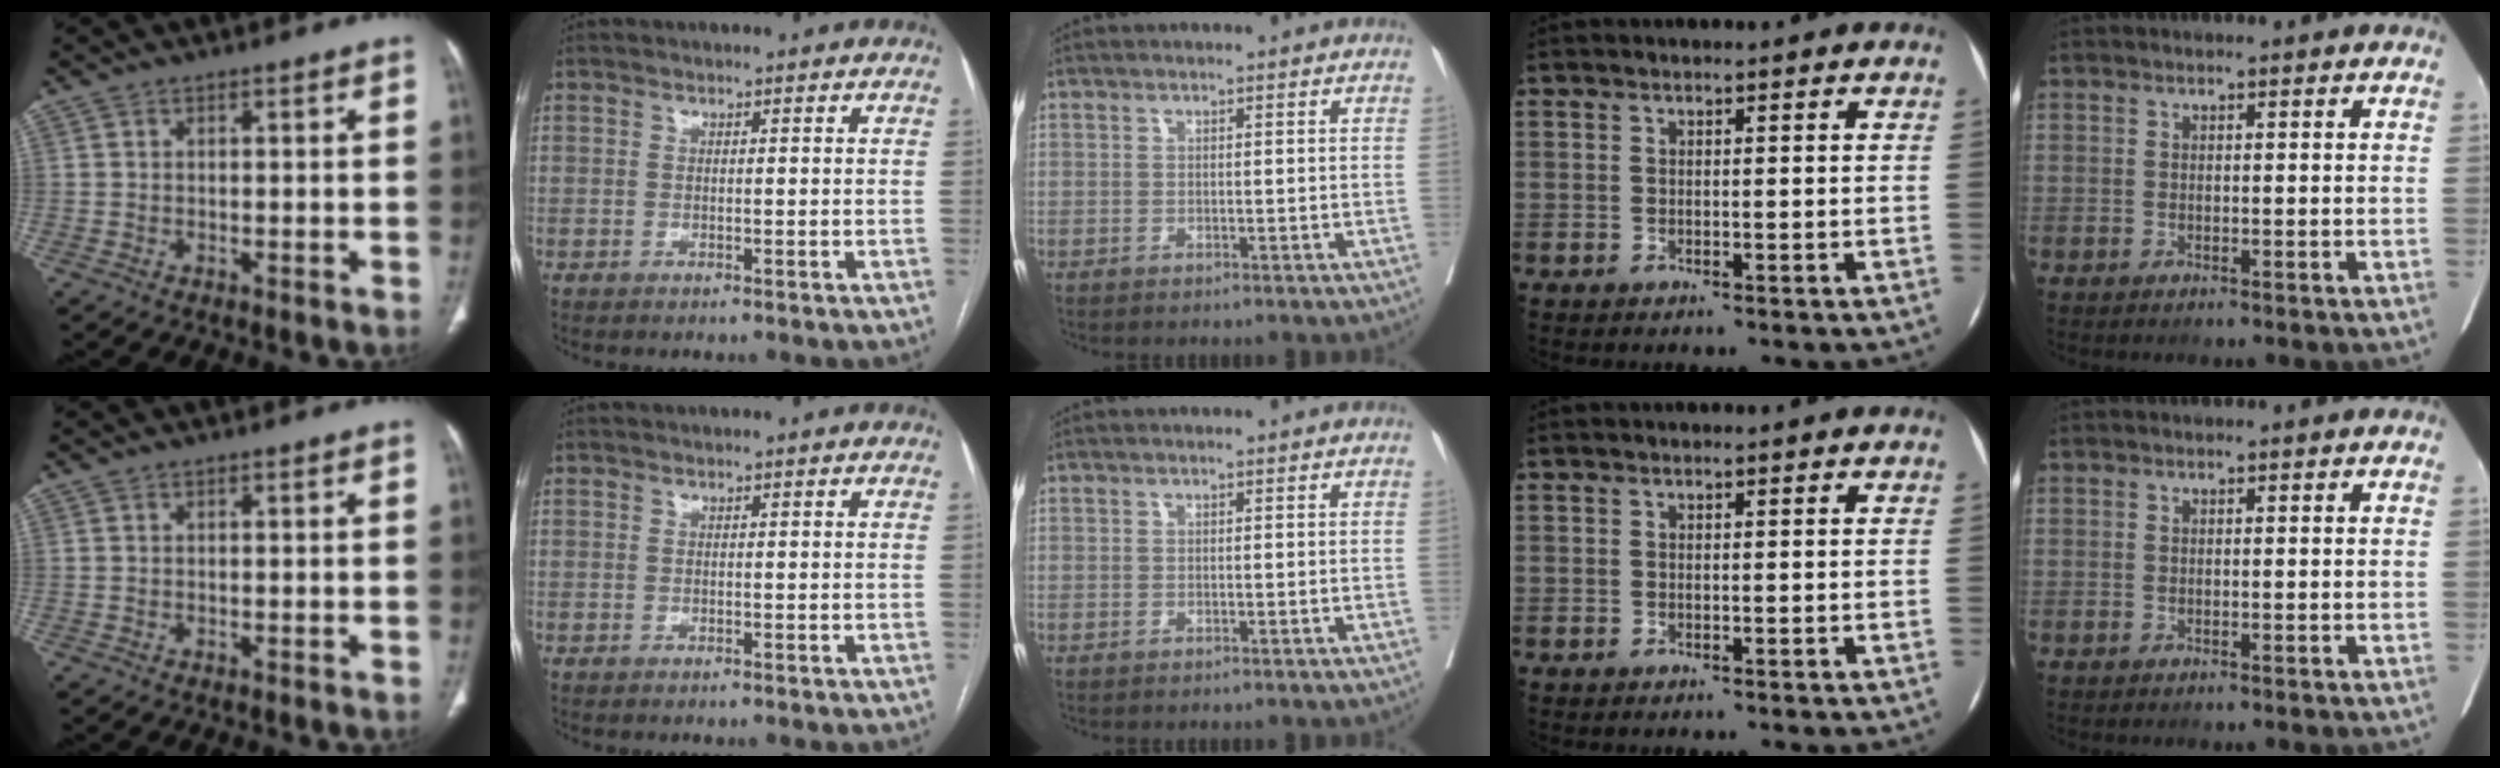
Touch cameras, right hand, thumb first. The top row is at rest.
{}